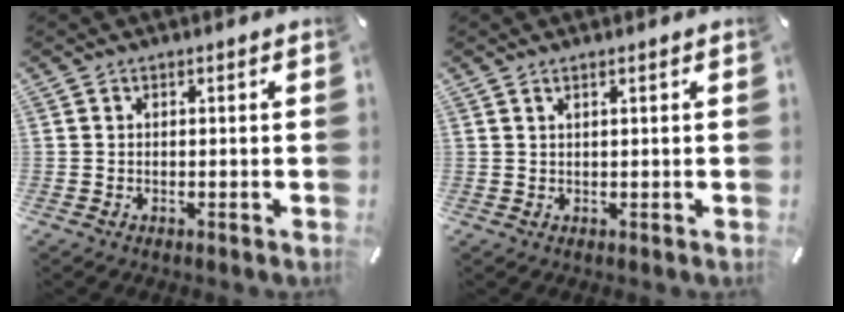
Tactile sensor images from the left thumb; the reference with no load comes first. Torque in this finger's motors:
{"motor_torque": [-0.25, -0.15, 0.04, 0.18, -0.07]}